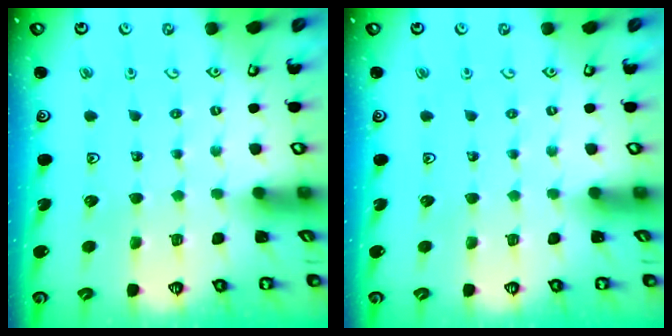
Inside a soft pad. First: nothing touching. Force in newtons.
{"total": 0.0}